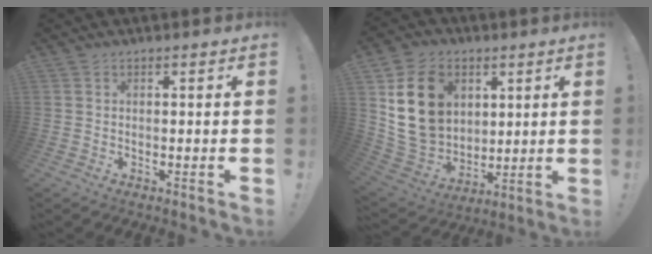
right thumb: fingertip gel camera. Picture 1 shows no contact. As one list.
[{"total": 19.5, "force": [6.7, 15.2, 10.1], "torque": [-0.187, -0.031, 0.131]}]